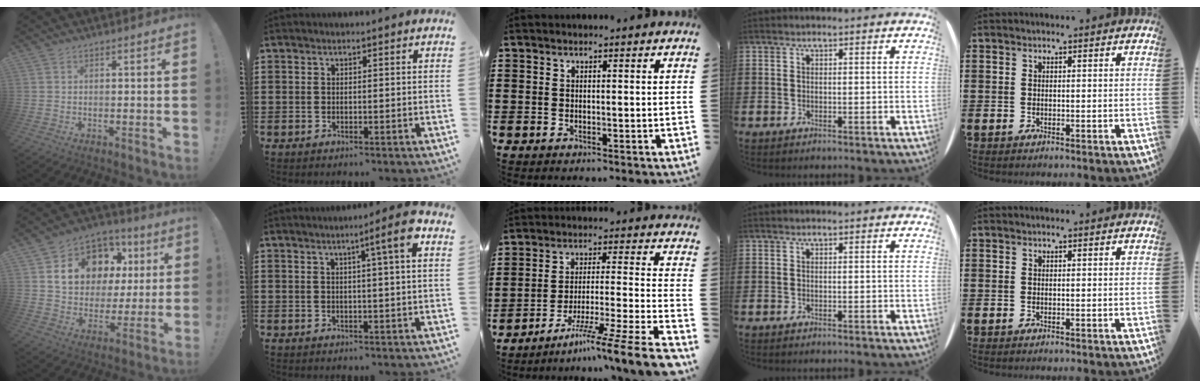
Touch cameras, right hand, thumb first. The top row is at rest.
{"thumb": {"total": 15.9, "force": [6.0, 12.2, 8.2], "torque": [-0.125, -0.030, 0.131]}, "index": {"total": 5.2, "force": [1.7, -0.3, 4.9], "torque": [-0.081, -0.009, 0.020]}, "middle": {"total": 9.3, "force": [-7.2, -1.1, 5.7], "torque": [-0.085, -0.008, -0.145]}}